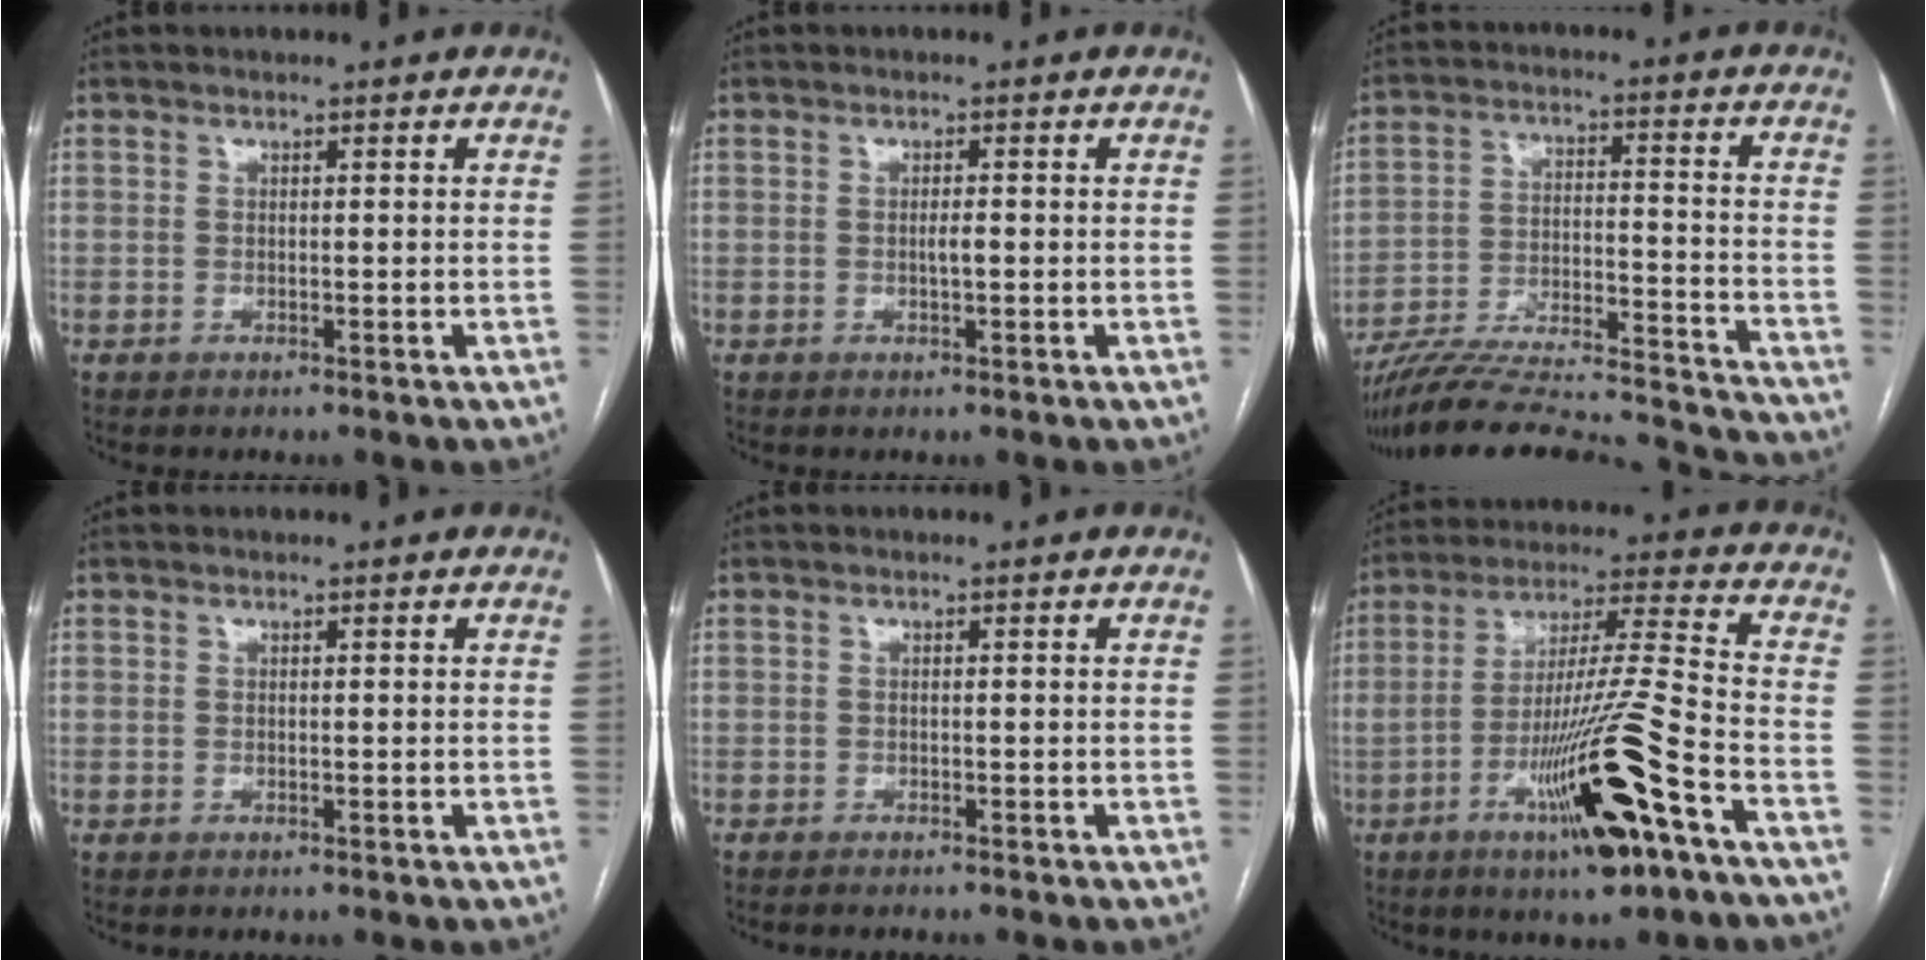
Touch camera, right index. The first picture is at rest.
{"total": 1.4, "force": [-0.3, 0.3, 1.3], "torque": [-0.024, 0.001, -0.005]}
{"total": 26.5, "force": [-24.6, 3.0, 9.5], "torque": [-0.136, -0.011, -0.360]}
{"total": 0.0}
{"total": 2.7, "force": [-2.5, 0.6, 0.9], "torque": [-0.010, -0.004, -0.029]}
{"total": 17.3, "force": [-8.0, 0.3, 15.4], "torque": [-0.281, -0.018, -0.135]}